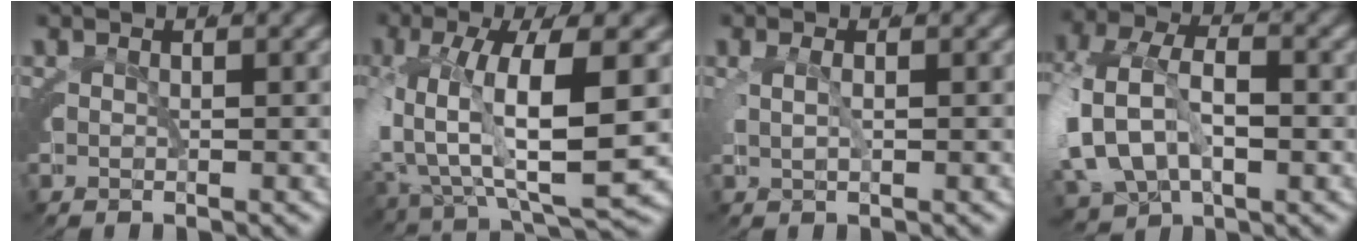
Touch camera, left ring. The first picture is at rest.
{"total": 10.7, "force": [-0.9, 6.5, 8.5], "torque": [-0.166, -0.018, -0.005]}
{"total": 0.6, "force": [-0.1, 0.5, 0.3], "torque": [-0.010, -0.005, 0.002]}
{"total": 7.7, "force": [-1.9, 6.3, 3.9], "torque": [-0.120, -0.027, -0.023]}